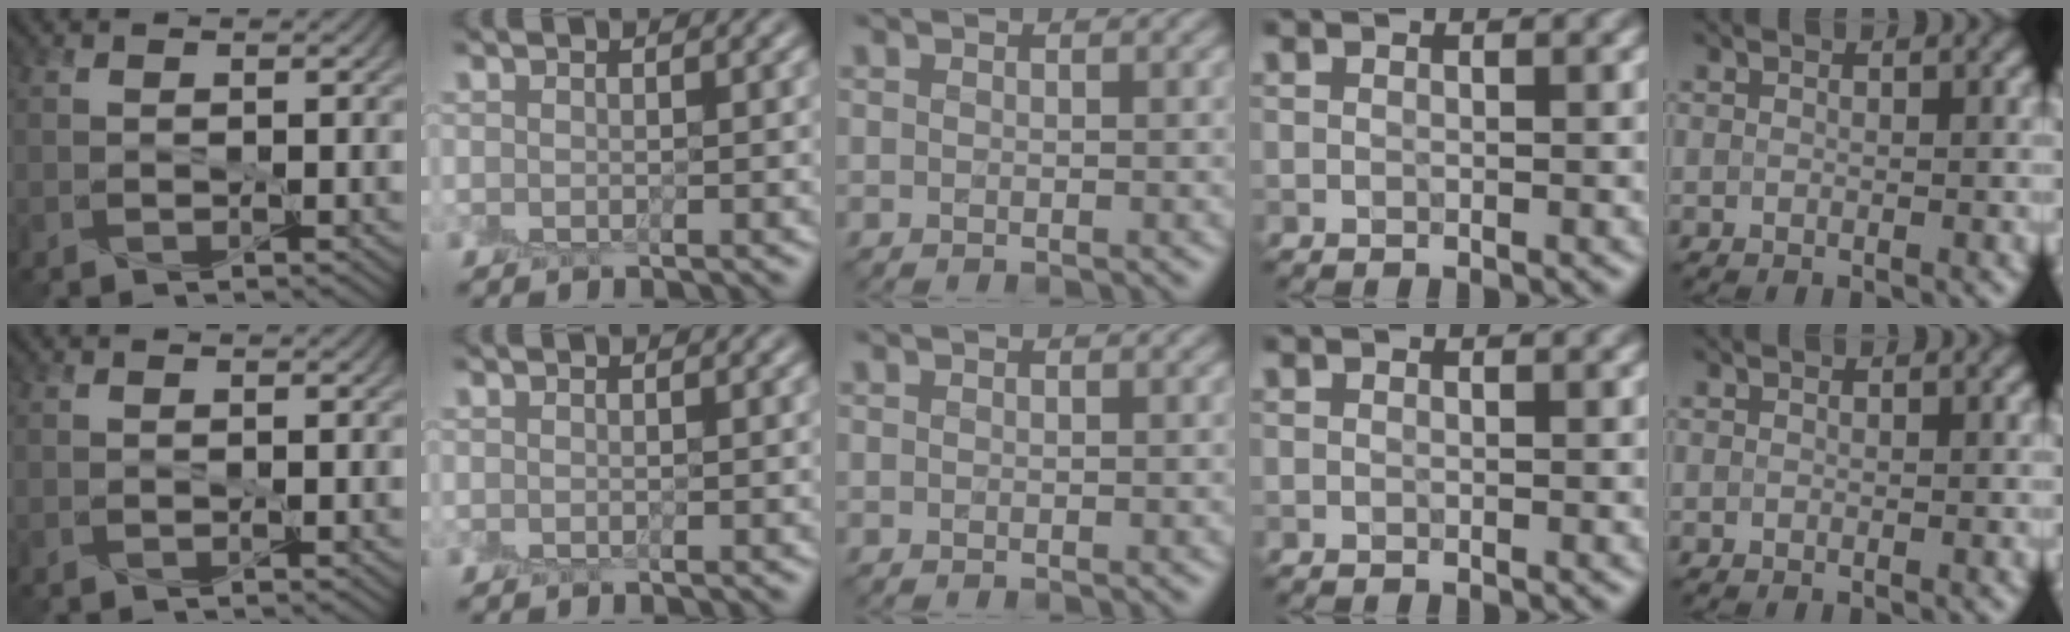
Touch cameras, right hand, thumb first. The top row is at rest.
{}